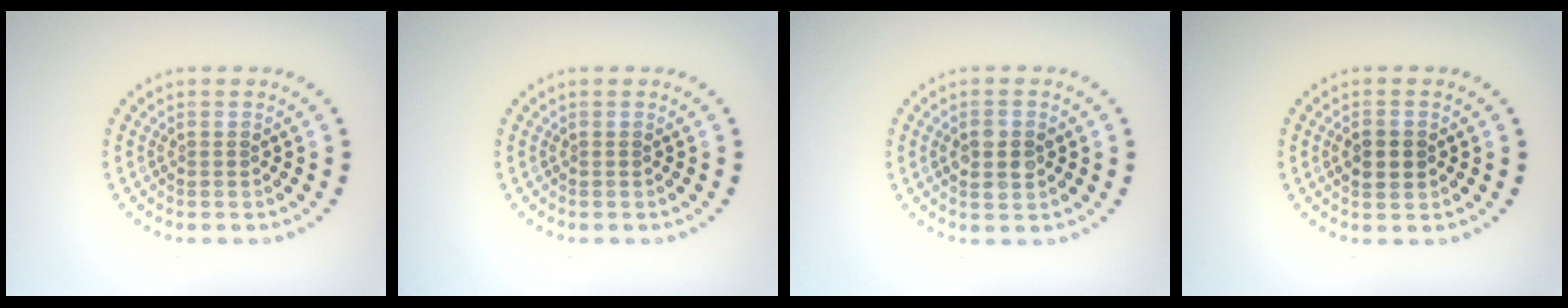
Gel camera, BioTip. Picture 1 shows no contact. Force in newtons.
{"total": 0.0}
{"total": 2.7, "press": 2.7, "slide": 0.2}
{"total": 2.6, "press": 2.6, "slide": 0.1}